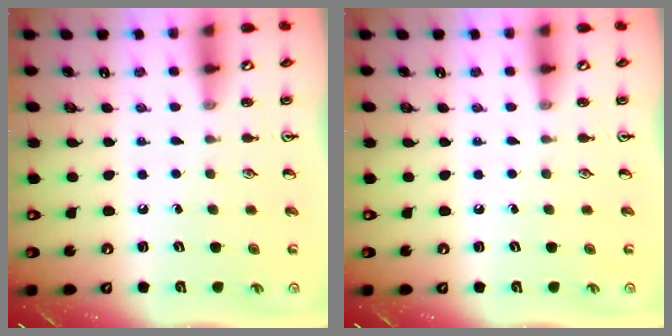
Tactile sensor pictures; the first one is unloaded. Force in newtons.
{"total": 0.0}